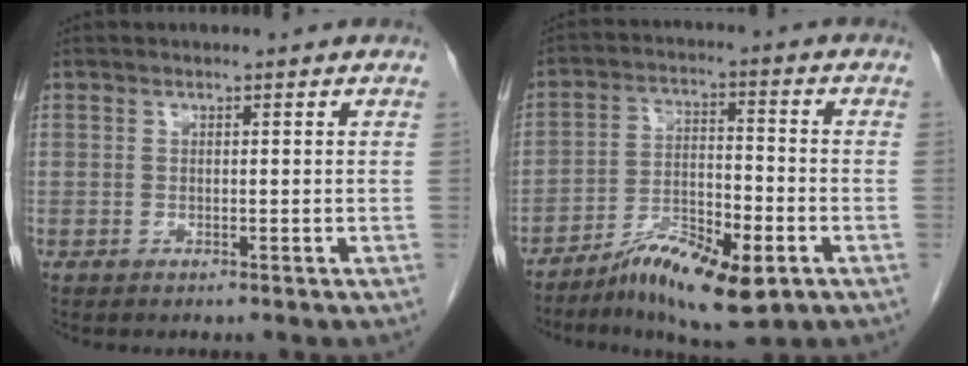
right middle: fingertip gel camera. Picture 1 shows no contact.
{"total": 11.7, "force": [-6.6, 3.0, 9.2], "torque": [-0.164, -0.008, -0.107]}